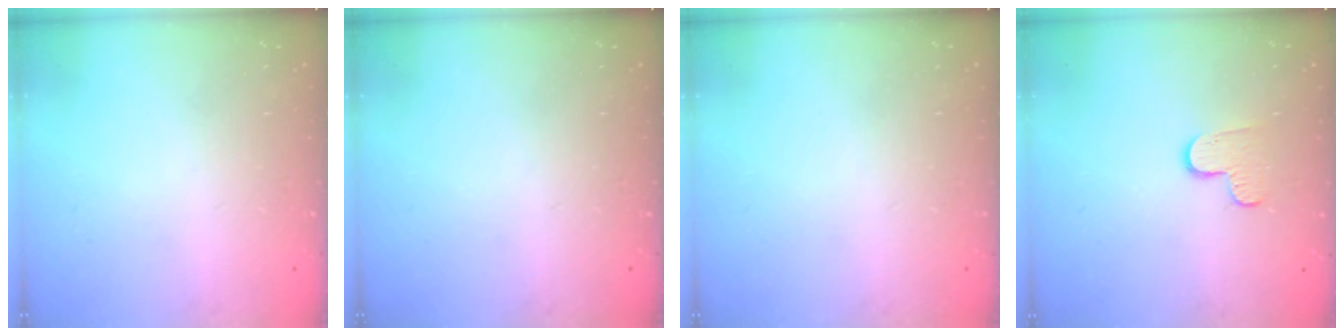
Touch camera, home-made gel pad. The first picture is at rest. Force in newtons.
{"total": 0.0}
{"total": 0.0}
{"total": 6.1, "press": 6.1, "slide": 0.6}